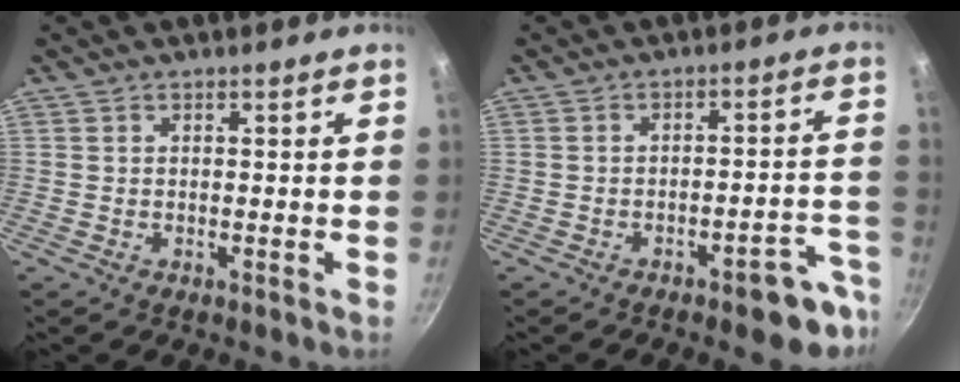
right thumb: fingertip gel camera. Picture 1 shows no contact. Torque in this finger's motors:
{"motor_torque": [0.90, 0.41, 0.38, -0.48, 0.05]}